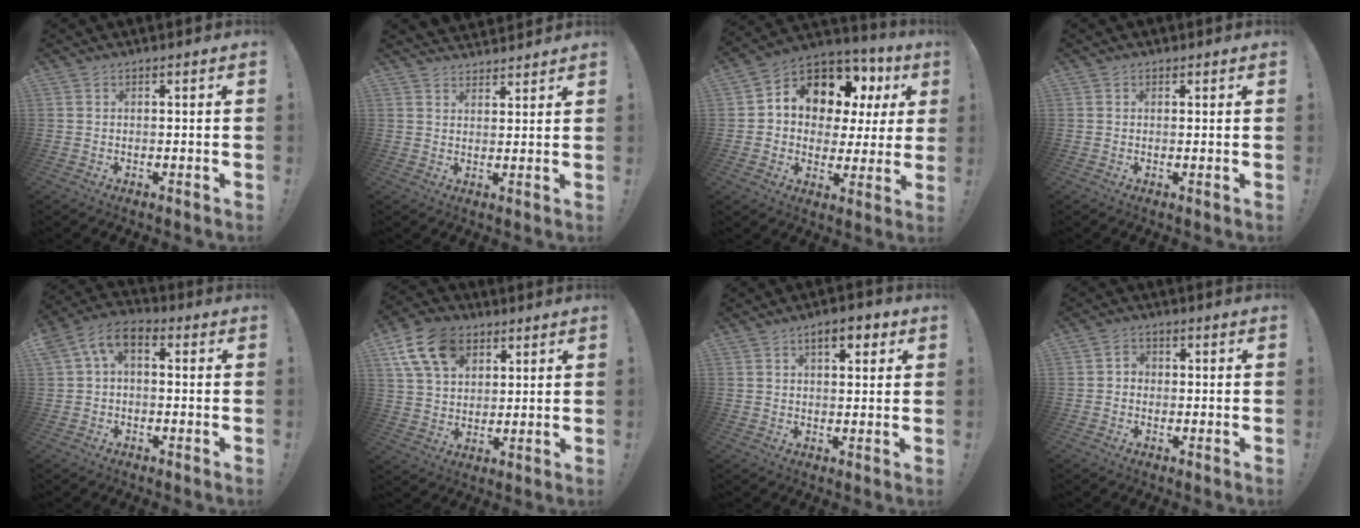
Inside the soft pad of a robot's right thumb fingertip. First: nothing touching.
{"total": 3.4, "force": [3.1, 1.4, 0.2], "torque": [0.001, -0.022, 0.057]}
{"total": 11.7, "force": [6.1, 8.0, 6.0], "torque": [-0.096, -0.050, 0.115]}
{"total": 0.7, "force": [0.5, 0.4, 0.2], "torque": [0.009, -0.006, 0.007]}
{"total": 6.6, "force": [1.0, 4.2, 5.0], "torque": [-0.108, 0.003, 0.024]}
{"total": 14.7, "force": [7.0, 10.0, 8.2], "torque": [-0.141, -0.023, 0.135]}
{"total": 6.1, "force": [3.2, 2.6, 4.4], "torque": [-0.056, -0.006, 0.050]}
{"total": 2.4, "force": [-0.9, 1.9, 1.1], "torque": [-0.018, 0.008, -0.016]}